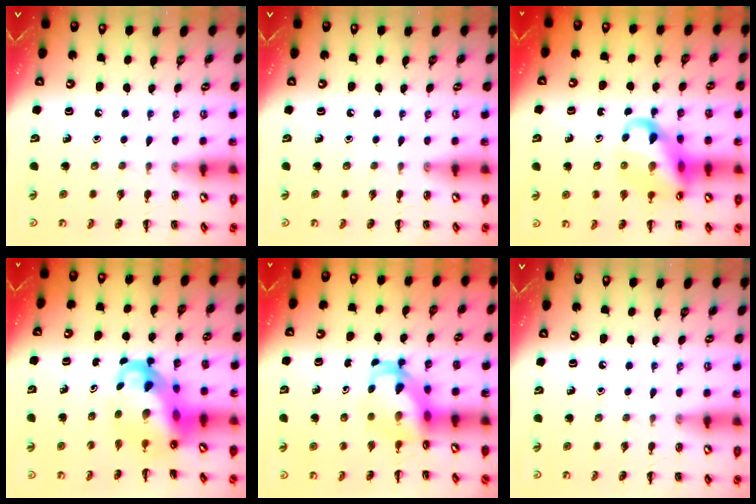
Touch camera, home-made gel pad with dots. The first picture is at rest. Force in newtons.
{"total": 0.0}
{"total": 14.7, "press": 14.4, "slide": 2.9}
{"total": 6.3, "press": 6.2, "slide": 1.0}
{"total": 4.8, "press": 4.6, "slide": 1.1}
{"total": 0.0}